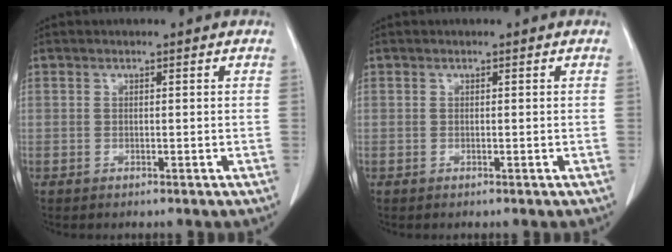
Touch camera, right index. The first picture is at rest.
{"total": 0.0}